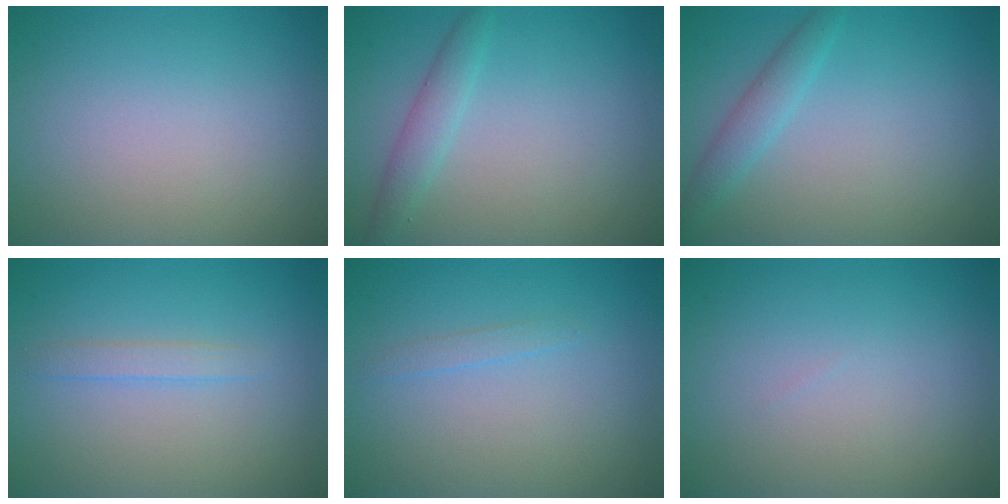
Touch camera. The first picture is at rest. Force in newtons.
{"total": 2.0, "press": 2.0, "slide": 0.3}
{"total": 2.0, "press": 2.0, "slide": 0.1}
{"total": 1.2, "press": 1.2, "slide": 0.1}
{"total": 0.8, "press": 0.8, "slide": 0.1}
{"total": 0.0}